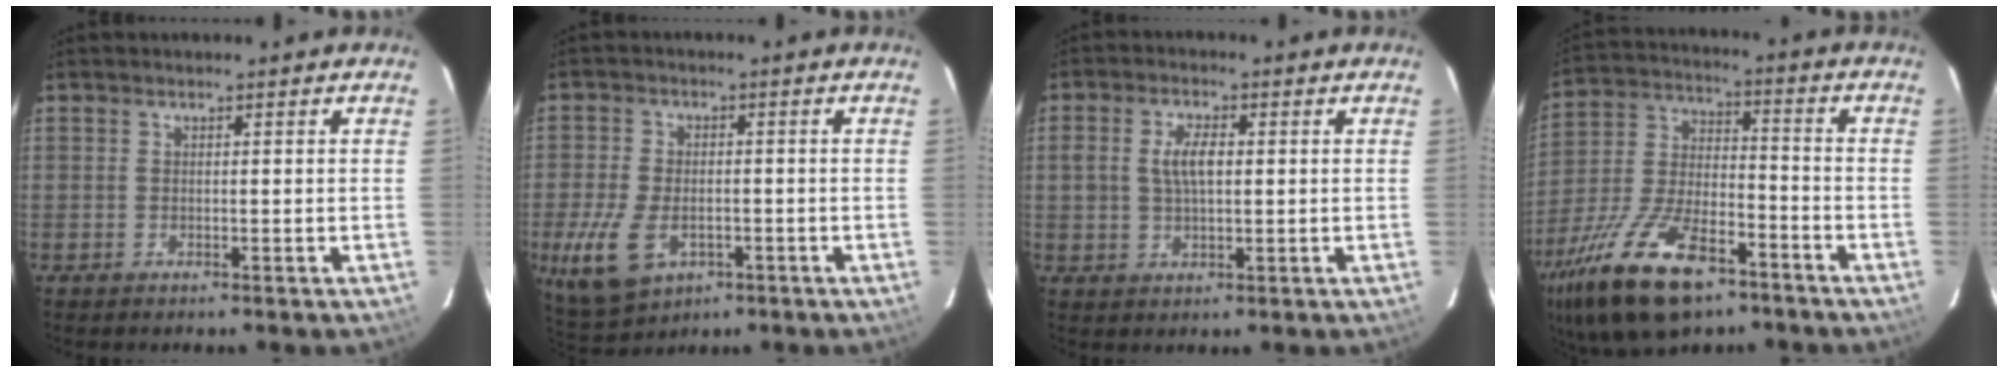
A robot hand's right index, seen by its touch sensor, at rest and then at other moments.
{"total": 10.9, "force": [-3.9, 6.6, 7.7], "torque": [-0.185, -0.020, -0.062]}
{"total": 5.2, "force": [0.6, 2.6, 4.4], "torque": [-0.085, 0.009, 0.016]}
{"total": 21.7, "force": [-13.6, 9.4, 14.1], "torque": [-0.295, -0.022, -0.238]}